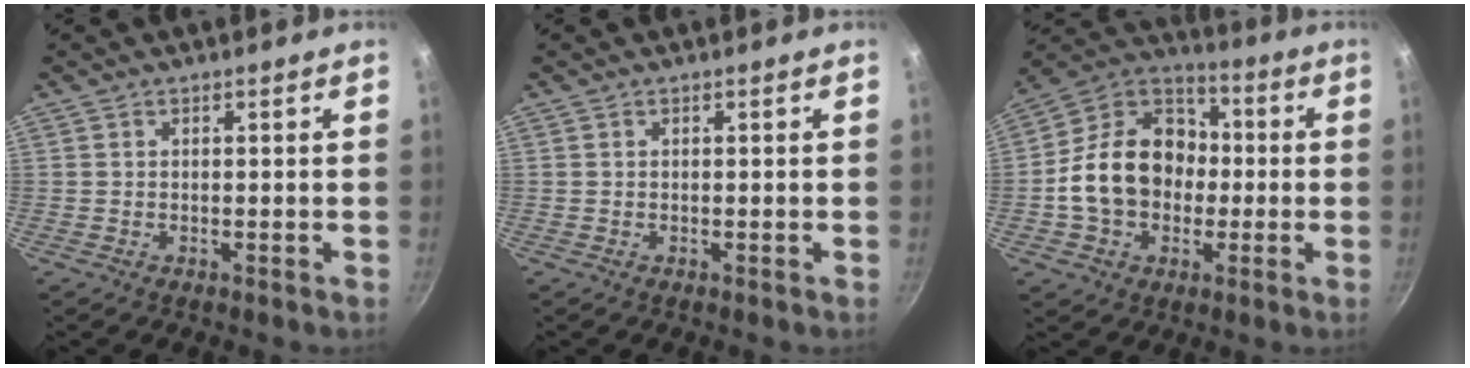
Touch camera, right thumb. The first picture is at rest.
{"total": 0.0}
{"total": 18.2, "force": [-1.5, 14.2, 11.2], "torque": [-0.161, 0.046, -0.037]}